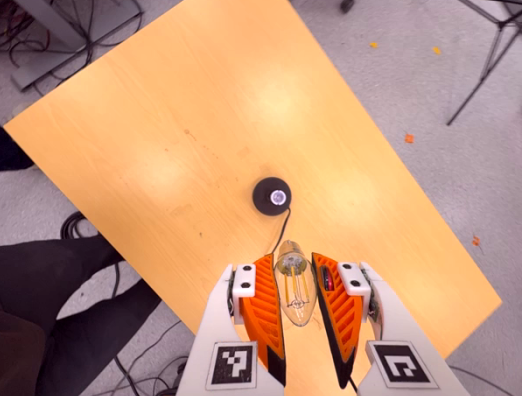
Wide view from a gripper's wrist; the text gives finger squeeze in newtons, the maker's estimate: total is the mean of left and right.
{"total": 11.3, "left": 10.9, "right": 11.6}